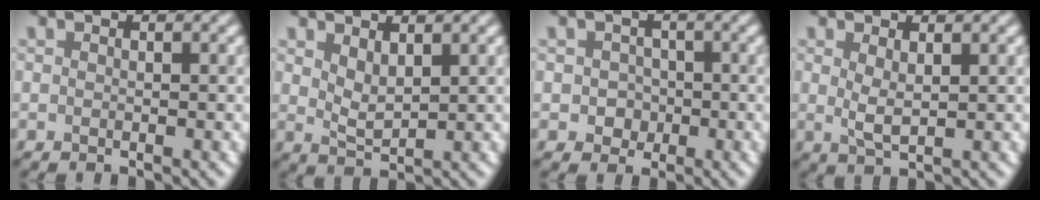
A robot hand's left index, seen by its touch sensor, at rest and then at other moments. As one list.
[{"total": 1.8, "force": [1.2, 0.7, 1.3], "torque": [-0.027, 0.000, 0.028]}, {"total": 1.7, "force": [-0.2, 1.6, 0.3], "torque": [0.020, 0.003, -0.009]}, {"total": 1.7, "force": [0.5, 0.4, 1.5], "torque": [-0.033, 0.001, 0.012]}]